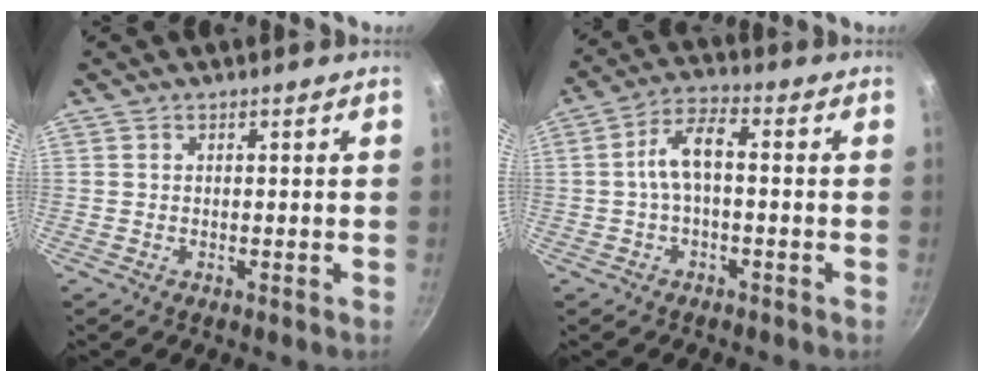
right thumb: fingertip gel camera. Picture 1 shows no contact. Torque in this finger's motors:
{"motor_torque": [0.18, 0.00, 0.89, -0.31, 0.07]}